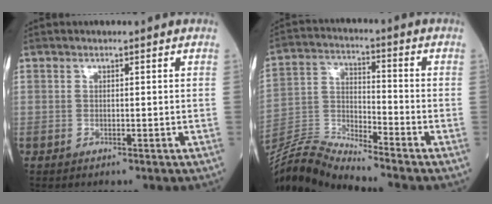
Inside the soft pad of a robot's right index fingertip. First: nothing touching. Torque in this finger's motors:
{"motor_torque": [-0.29, -0.19, -0.06, -0.02]}